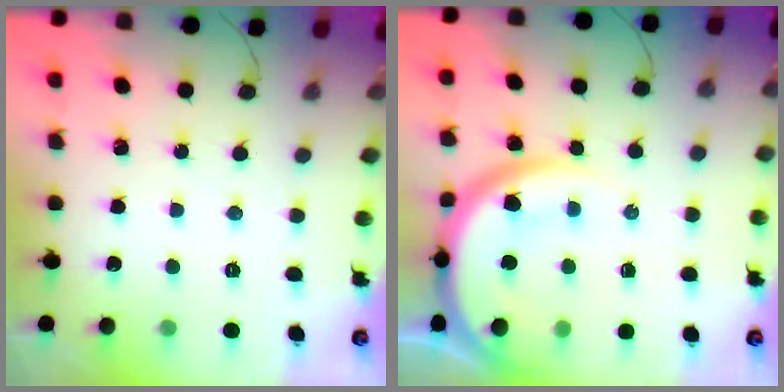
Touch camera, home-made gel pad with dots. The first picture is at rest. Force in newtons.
{"total": 14.3, "press": 14.2, "slide": 1.5}